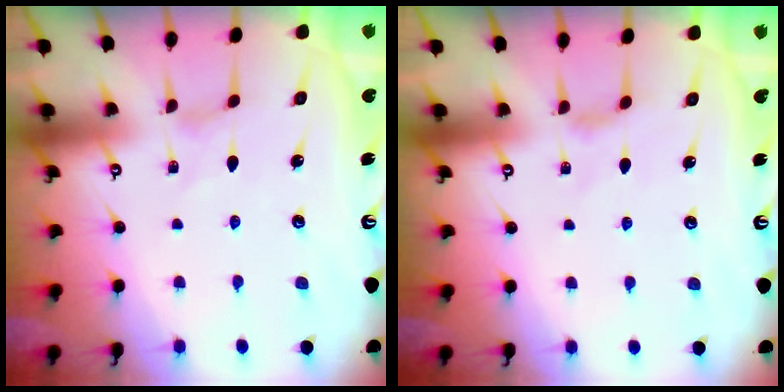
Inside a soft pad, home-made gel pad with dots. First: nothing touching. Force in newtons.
{"total": 1.1, "press": 1.1, "slide": 0.4}